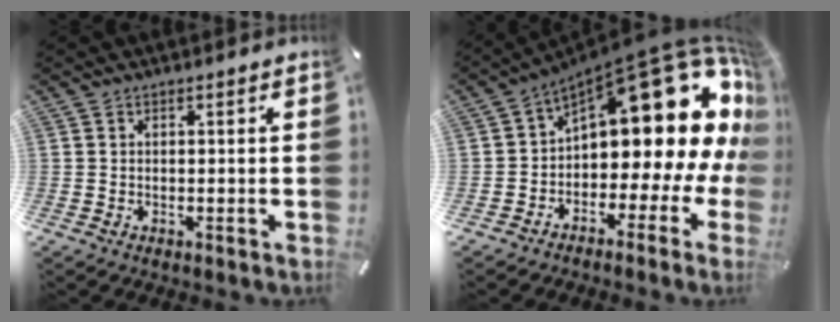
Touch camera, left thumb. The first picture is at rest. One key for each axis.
{"total": 22.1, "fx": 9.7, "fy": 10.6, "fz": 16.9, "tx": -0.228, "ty": -0.080, "tz": 0.167}